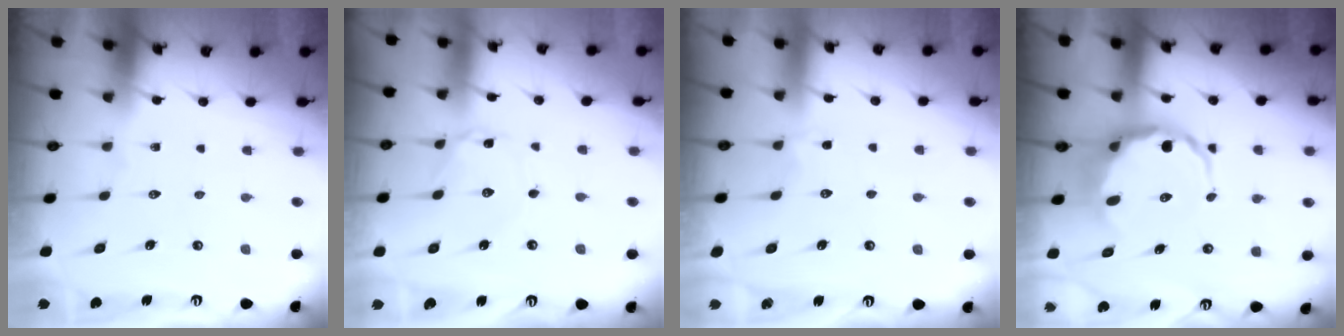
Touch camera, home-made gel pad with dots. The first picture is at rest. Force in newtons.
{"total": 0.7, "press": 0.7, "slide": 0.1}
{"total": 2.0, "press": 1.7, "slide": 1.0}
{"total": 7.6, "press": 7.2, "slide": 2.4}